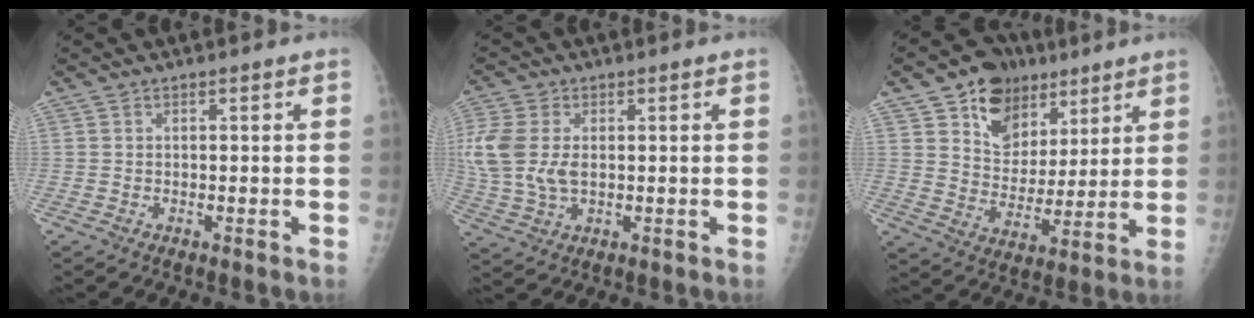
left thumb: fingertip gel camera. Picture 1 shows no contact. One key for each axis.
{"total": 10.3, "fx": 1.3, "fy": 6.4, "fz": 7.9, "tx": -0.202, "ty": 0.001, "tz": 0.030}
{"total": 13.8, "fx": 7.8, "fy": 10.0, "fz": 5.3, "tx": -0.044, "ty": -0.033, "tz": 0.133}